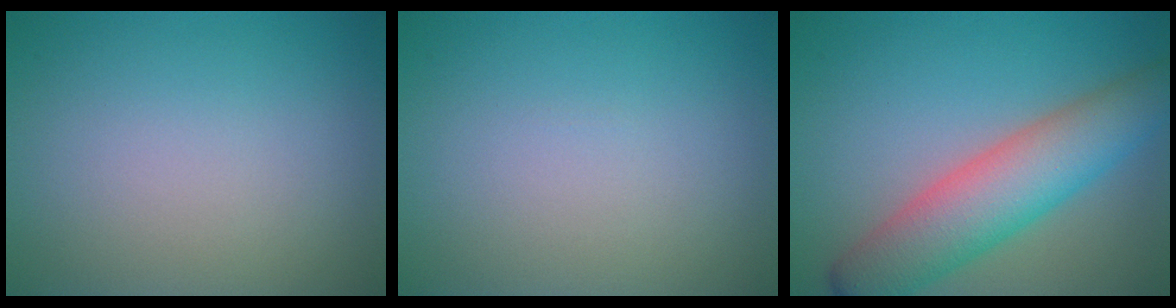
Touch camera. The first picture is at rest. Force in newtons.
{"total": 0.0}
{"total": 7.5, "press": 7.5, "slide": 0.3}